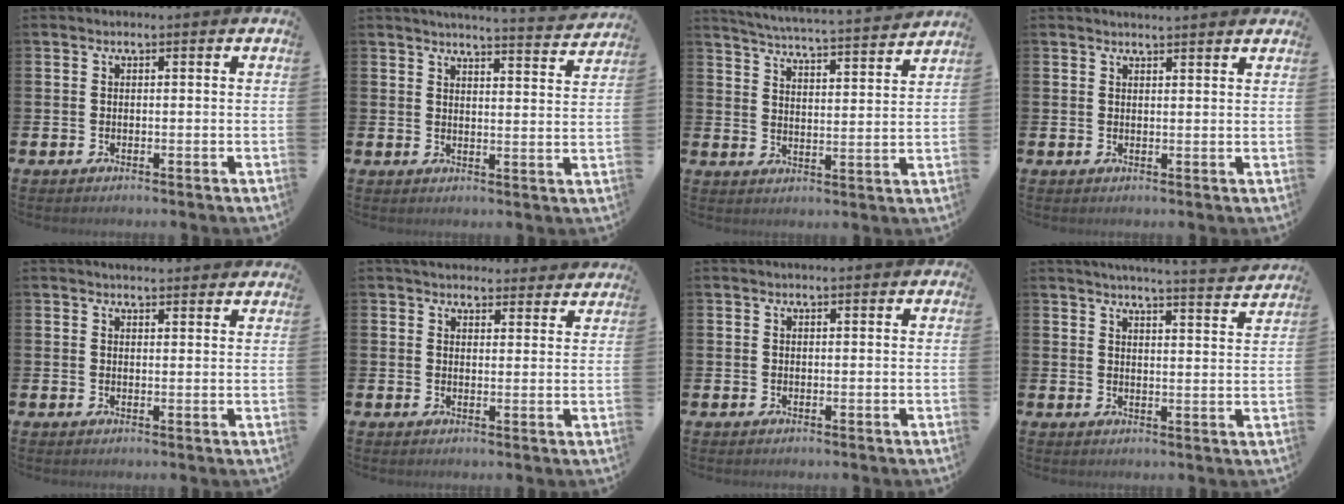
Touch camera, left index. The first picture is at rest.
{"total": 4.4, "force": [4.3, -0.4, 0.6], "torque": [-0.010, -0.037, 0.072]}
{"total": 5.2, "force": [5.1, -0.2, 0.9], "torque": [-0.038, -0.045, 0.086]}
{"total": 1.9, "force": [1.9, -0.1, 0.0], "torque": [0.008, -0.013, 0.032]}
{"total": 2.4, "force": [2.4, 0.3, 0.0], "torque": [0.005, -0.014, 0.042]}
{"total": 4.1, "force": [3.9, 1.1, 0.3], "torque": [-0.004, -0.020, 0.070]}
{"total": 0.7, "force": [0.6, 0.2, 0.4], "torque": [0.003, -0.001, 0.008]}
{"total": 4.7, "force": [4.6, -0.6, 0.9], "torque": [-0.017, -0.036, 0.077]}